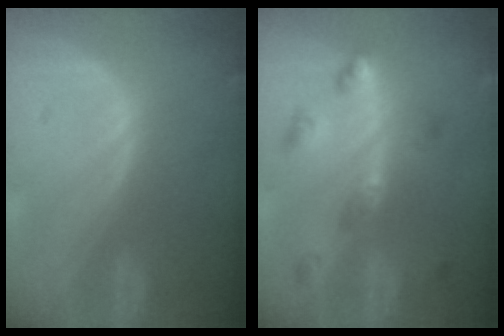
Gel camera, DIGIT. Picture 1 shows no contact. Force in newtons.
{"total": 6.4, "press": 5.7, "slide": 2.8}